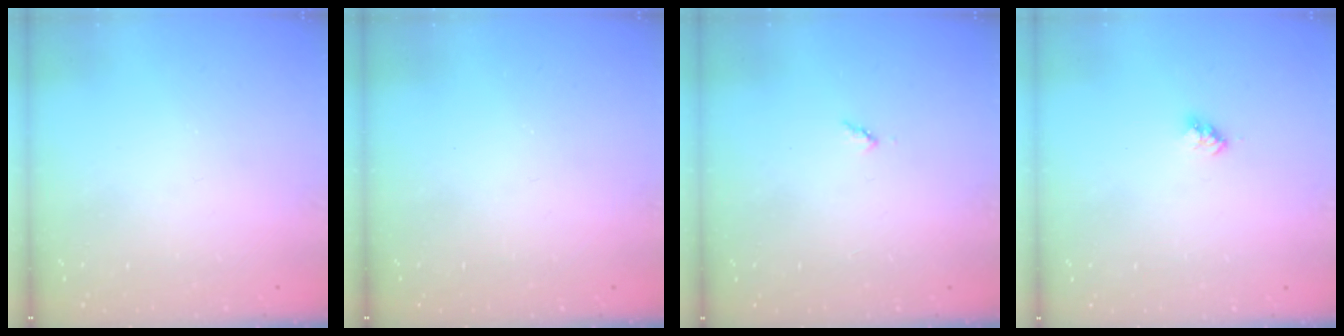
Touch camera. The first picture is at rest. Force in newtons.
{"total": 0.0}
{"total": 3.0, "press": 3.0, "slide": 0.3}
{"total": 2.8, "press": 2.8, "slide": 0.4}